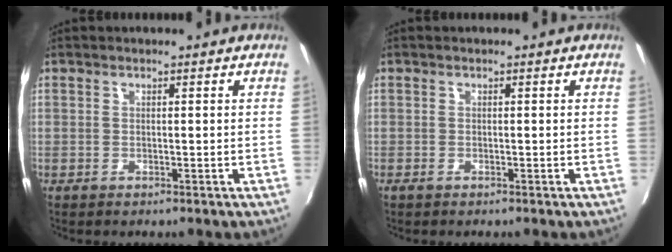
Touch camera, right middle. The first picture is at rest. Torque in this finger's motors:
{"motor_torque": [-0.12, -0.11, -0.02, -0.01]}